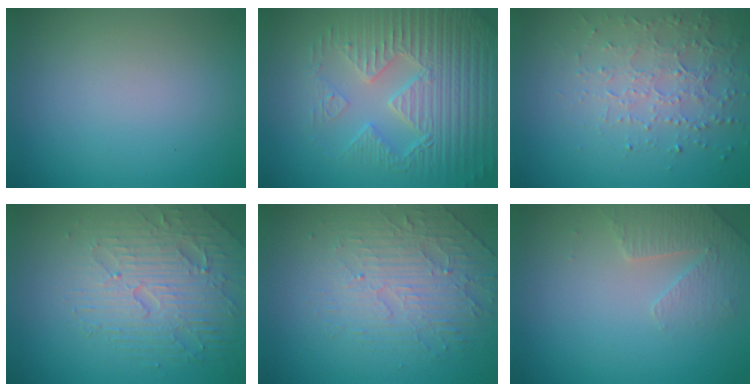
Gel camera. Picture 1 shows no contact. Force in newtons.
{"total": 6.6, "press": 5.5, "slide": 3.6}
{"total": 3.6, "press": 3.3, "slide": 1.4}
{"total": 4.7, "press": 4.6, "slide": 0.9}
{"total": 4.6, "press": 3.2, "slide": 3.2}
{"total": 2.8, "press": 2.7, "slide": 0.7}